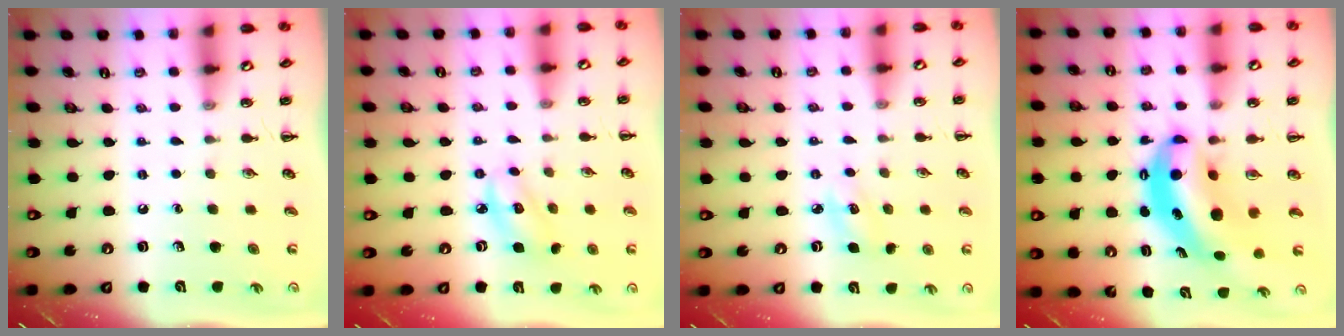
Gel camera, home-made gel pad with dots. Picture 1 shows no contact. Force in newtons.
{"total": 4.0, "press": 3.9, "slide": 0.5}
{"total": 5.4, "press": 5.1, "slide": 1.6}
{"total": 8.9, "press": 8.6, "slide": 2.1}